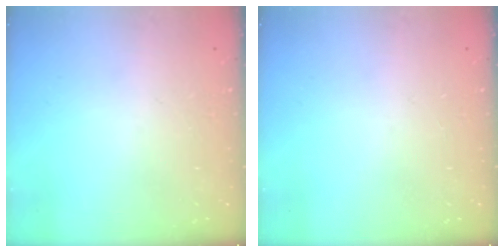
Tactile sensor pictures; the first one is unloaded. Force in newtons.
{"total": 0.0}